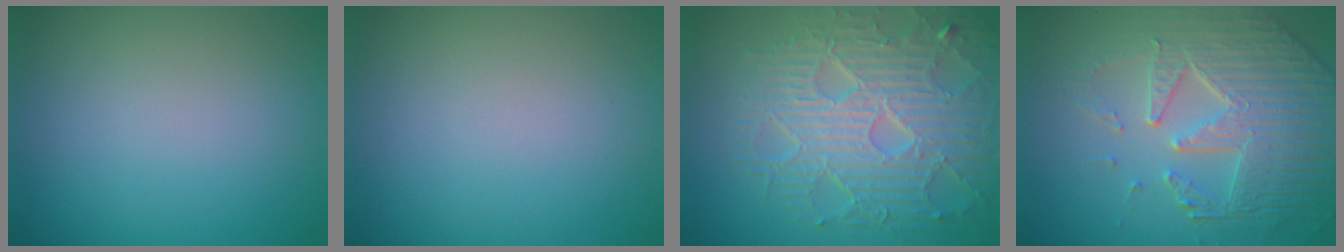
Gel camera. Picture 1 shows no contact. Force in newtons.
{"total": 0.0}
{"total": 8.4, "press": 6.1, "slide": 5.8}
{"total": 8.2, "press": 5.7, "slide": 5.8}